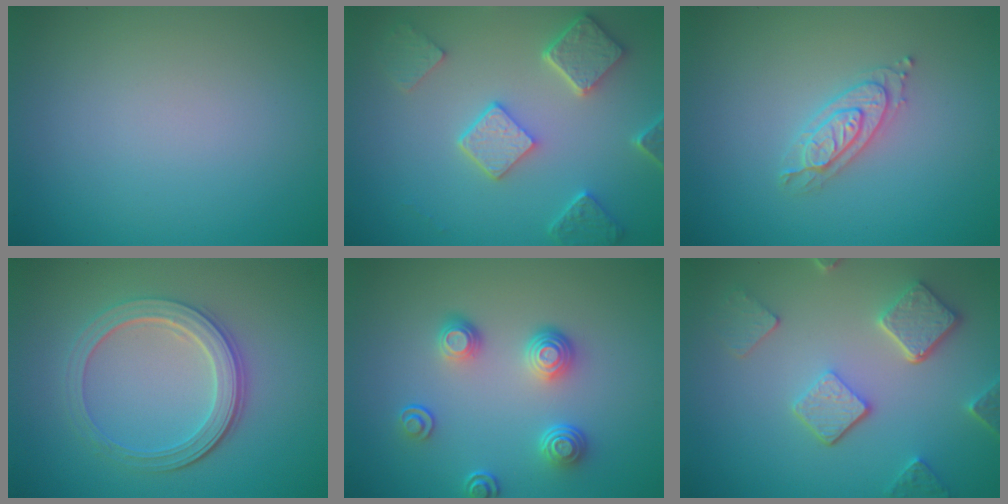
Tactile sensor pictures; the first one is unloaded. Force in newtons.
{"total": 5.0, "press": 3.9, "slide": 3.1}
{"total": 2.6, "press": 2.6, "slide": 0.5}
{"total": 4.5, "press": 3.6, "slide": 2.7}
{"total": 3.5, "press": 2.8, "slide": 2.2}
{"total": 5.2, "press": 3.9, "slide": 3.4}